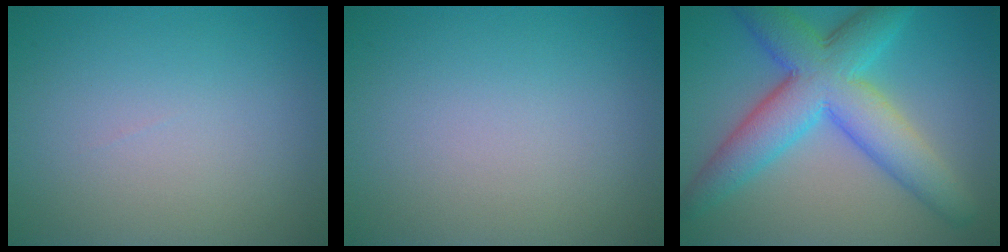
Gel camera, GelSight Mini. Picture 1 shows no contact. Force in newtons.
{"total": 0.0}
{"total": 8.8, "press": 8.8, "slide": 0.1}